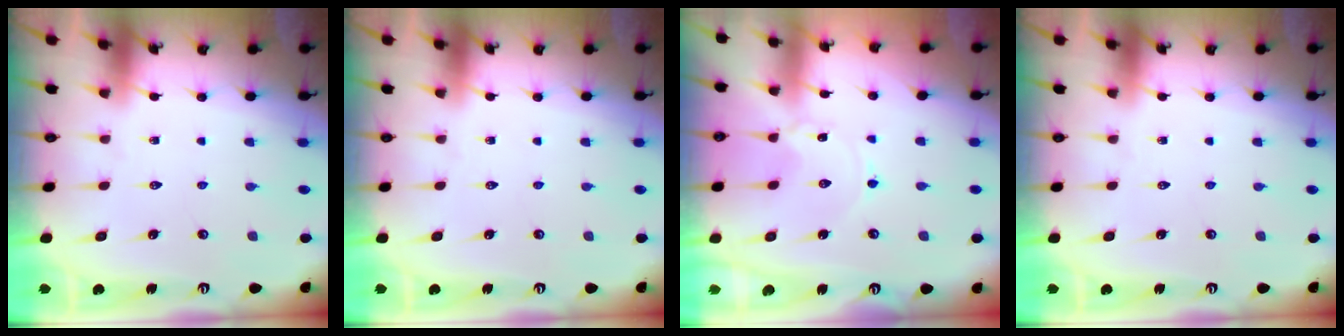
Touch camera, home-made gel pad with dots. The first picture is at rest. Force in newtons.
{"total": 0.0}
{"total": 0.0}
{"total": 0.0}